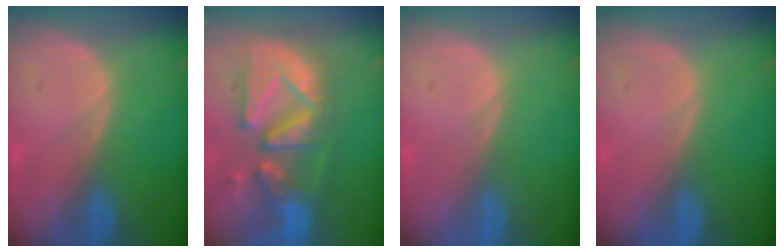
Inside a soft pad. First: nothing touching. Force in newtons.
{"total": 12.9, "press": 11.2, "slide": 6.3}
{"total": 0.0}
{"total": 0.0}